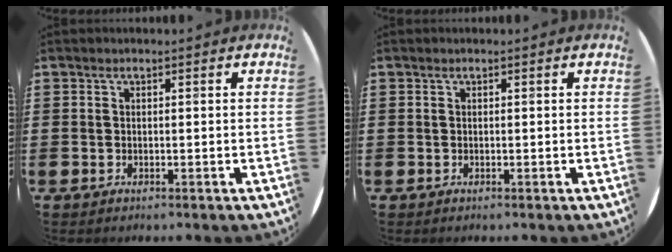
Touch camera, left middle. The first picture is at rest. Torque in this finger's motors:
{"motor_torque": [-0.05, -0.01, 0.00, 0.00]}